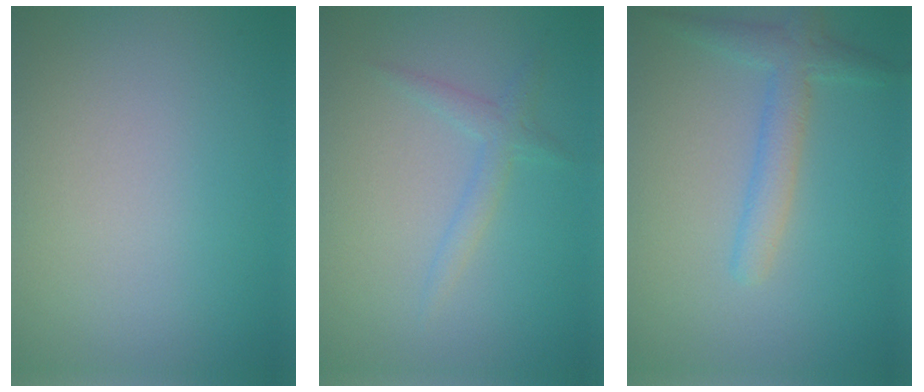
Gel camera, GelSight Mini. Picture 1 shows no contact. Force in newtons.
{"total": 1.6, "press": 1.6, "slide": 0.1}
{"total": 2.8, "press": 2.8, "slide": 0.1}